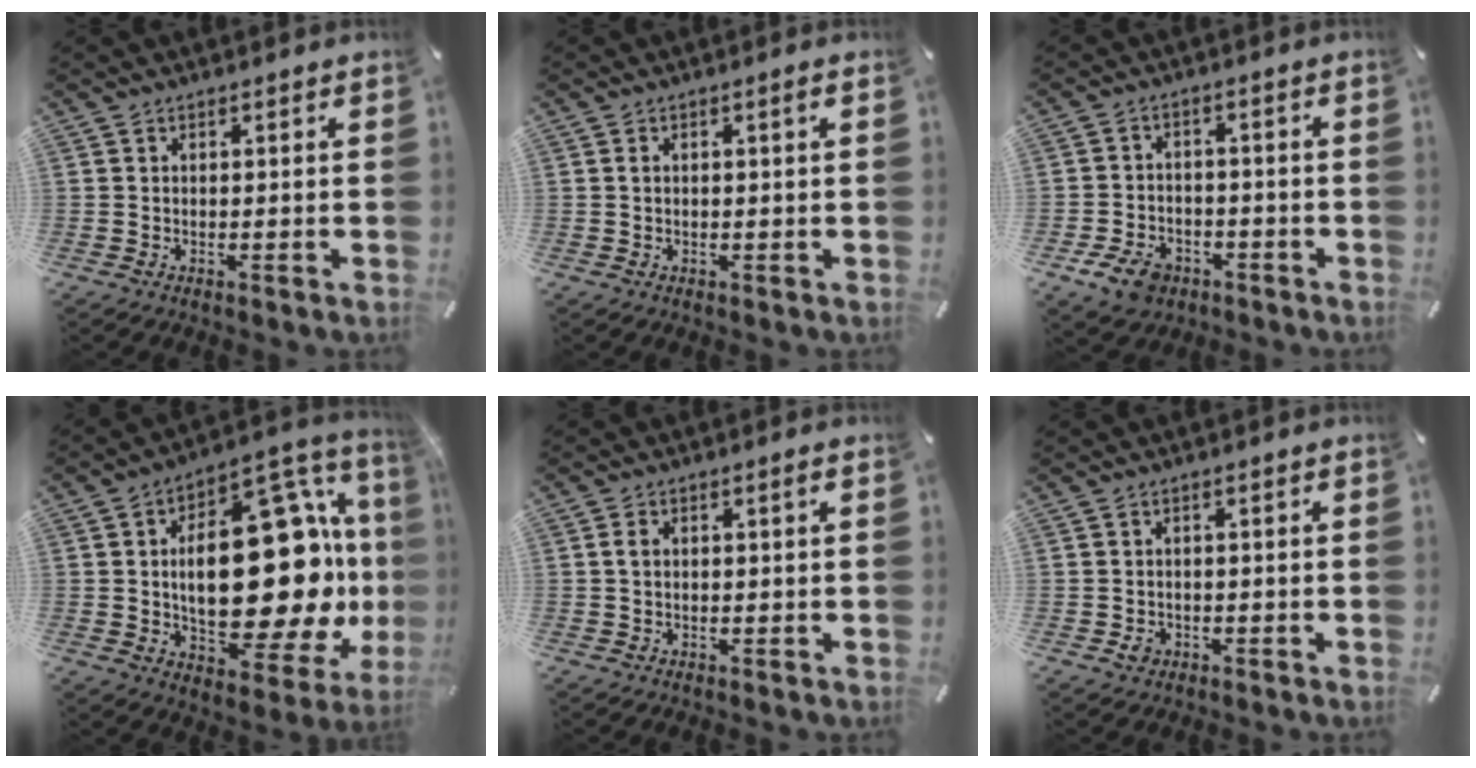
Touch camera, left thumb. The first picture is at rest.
{"total": 1.8, "force": [0.3, 0.5, 1.8], "torque": [-0.033, 0.003, 0.003]}
{"total": 7.3, "force": [-4.2, 5.0, 3.1], "torque": [-0.068, 0.024, -0.080]}
{"total": 35.5, "force": [0.2, 17.4, 31.0], "torque": [-0.491, -0.015, 0.018]}
{"total": 2.6, "force": [0.4, 1.1, 2.3], "torque": [-0.046, 0.008, 0.004]}
{"total": 2.4, "force": [-0.9, 2.0, 0.9], "torque": [-0.016, 0.004, -0.016]}